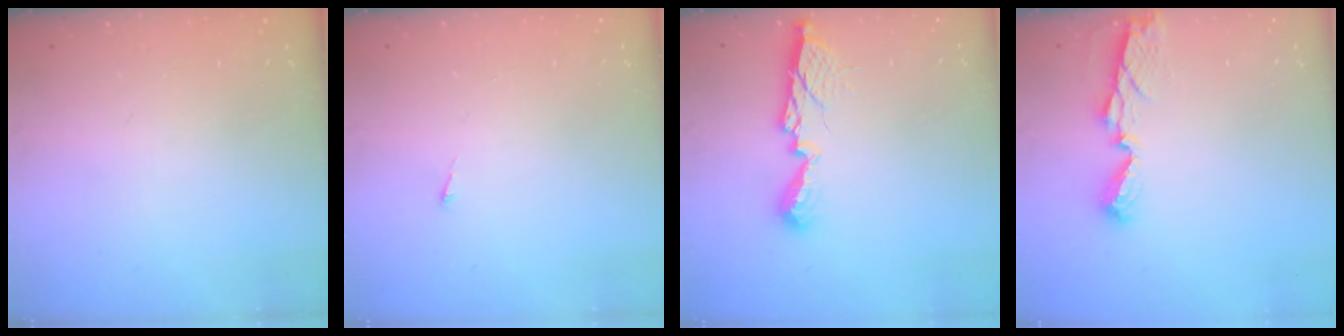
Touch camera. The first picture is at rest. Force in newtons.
{"total": 2.6, "press": 2.5, "slide": 0.3}
{"total": 11.0, "press": 11.0, "slide": 0.4}
{"total": 7.2, "press": 7.2, "slide": 0.5}